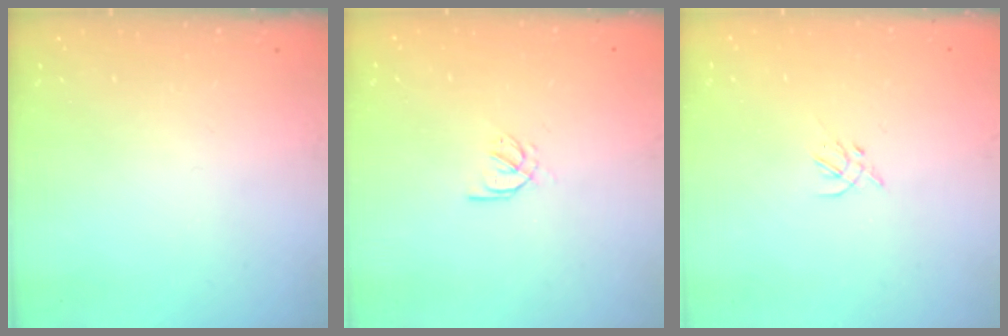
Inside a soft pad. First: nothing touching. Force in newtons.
{"total": 2.6, "press": 2.5, "slide": 0.6}
{"total": 1.4, "press": 1.3, "slide": 0.5}